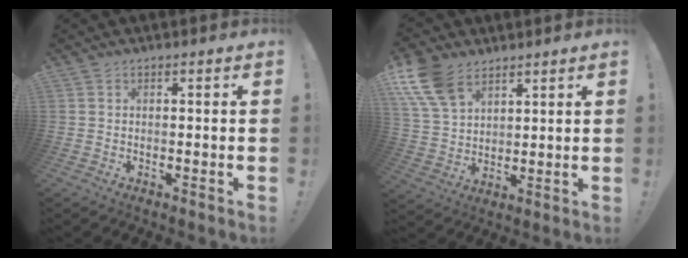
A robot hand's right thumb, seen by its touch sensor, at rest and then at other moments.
{"total": 12.6, "force": [7.9, 7.4, 6.5], "torque": [-0.141, -0.033, 0.154]}